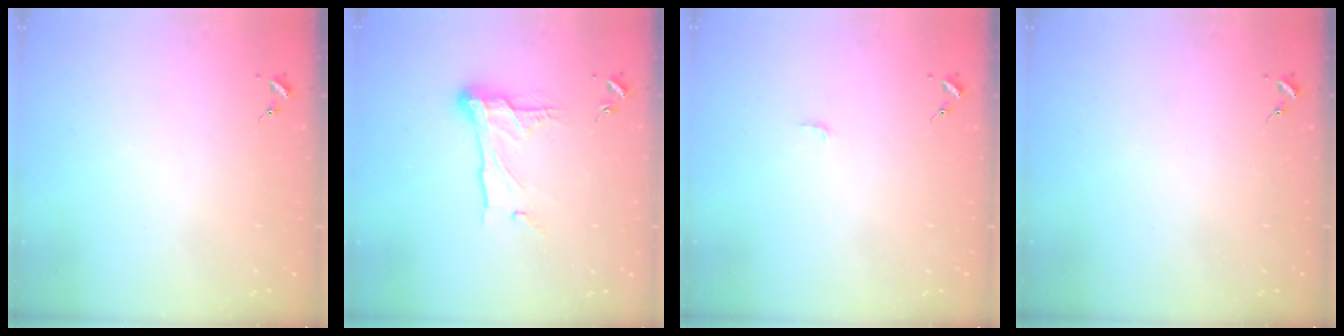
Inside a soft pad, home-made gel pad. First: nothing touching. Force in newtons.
{"total": 13.6, "press": 13.6, "slide": 1.0}
{"total": 2.8, "press": 2.8, "slide": 0.3}
{"total": 0.0}